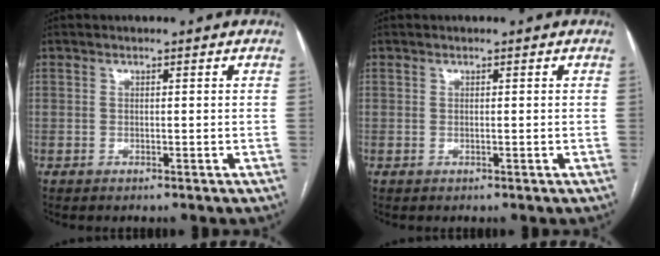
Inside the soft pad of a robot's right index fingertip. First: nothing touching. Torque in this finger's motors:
{"motor_torque": [0.00, 0.00, 0.00, 0.01]}